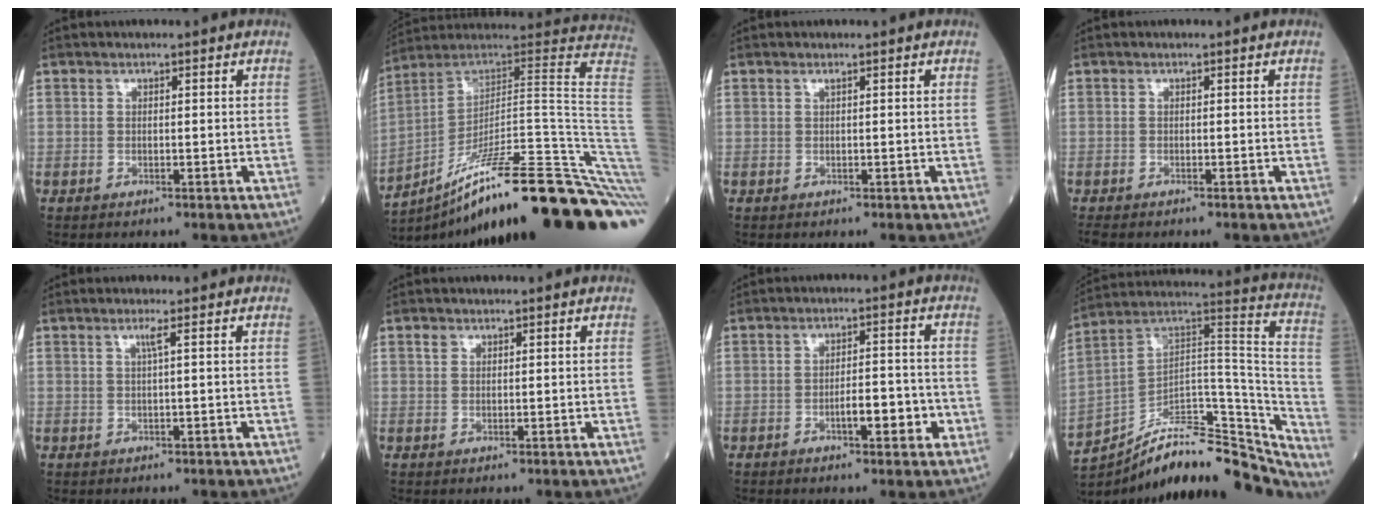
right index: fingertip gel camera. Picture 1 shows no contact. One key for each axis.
{"total": 32.8, "fx": -20.0, "fy": 0.7, "fz": 25.9, "tx": -0.230, "ty": 0.021, "tz": -0.305}
{"total": 0.0}
{"total": 2.2, "fx": -2.0, "fy": 0.2, "fz": 0.9, "tx": -0.014, "ty": -0.003, "tz": -0.028}
{"total": 1.2, "fx": 0.4, "fy": -0.4, "fz": 1.0, "tx": -0.026, "ty": -0.002, "tz": 0.010}
{"total": 1.0, "fx": 0.6, "fy": 0.7, "fz": 0.3, "tx": -0.007, "ty": 0.005, "tz": 0.011}
{"total": 5.1, "fx": -1.9, "fy": 1.4, "fz": 4.5, "tx": -0.070, "ty": 0.005, "tz": -0.024}
{"total": 27.3, "fx": -23.8, "fy": 7.2, "fz": 11.3, "tx": -0.131, "ty": 0.058, "tz": -0.353}